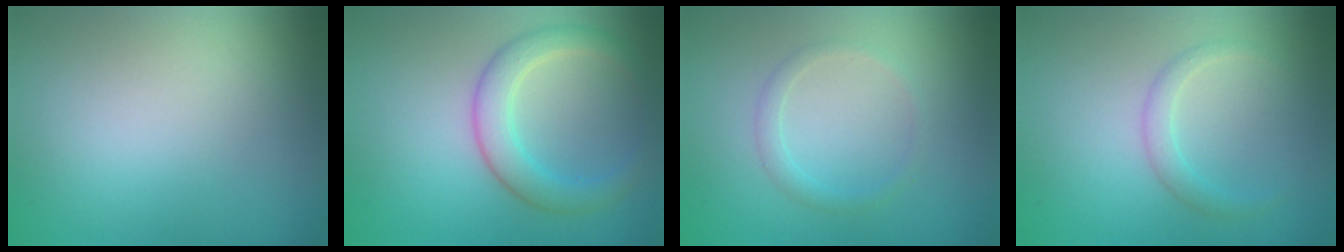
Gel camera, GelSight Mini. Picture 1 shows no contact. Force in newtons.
{"total": 3.8, "press": 3.8, "slide": 0.4}
{"total": 1.3, "press": 1.3, "slide": 0.1}
{"total": 1.5, "press": 1.5, "slide": 0.0}